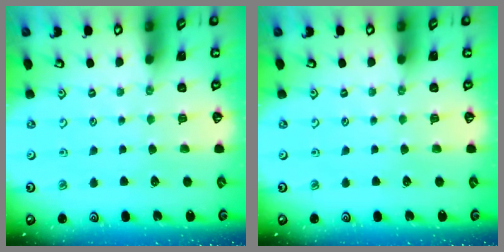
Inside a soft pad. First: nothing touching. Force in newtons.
{"total": 0.0}